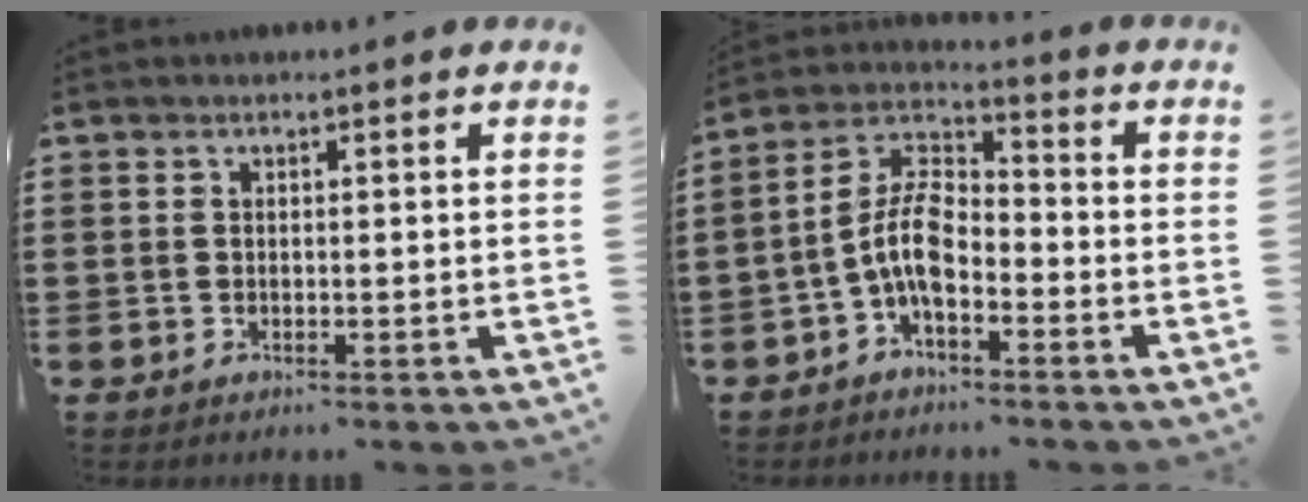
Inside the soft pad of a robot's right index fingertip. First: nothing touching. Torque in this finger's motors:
{"motor_torque": [2.14, 0.00, 1.05, 0.21]}